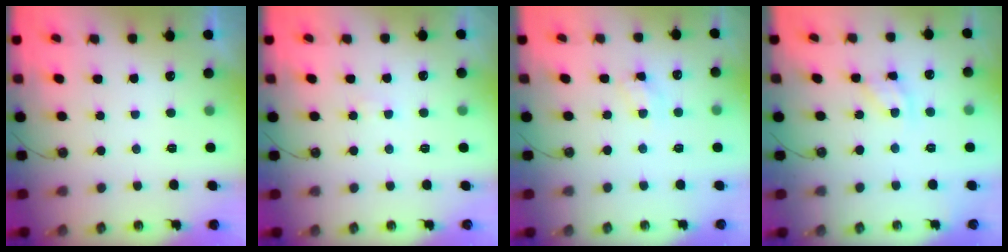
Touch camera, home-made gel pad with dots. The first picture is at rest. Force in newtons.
{"total": 1.2, "press": 1.1, "slide": 0.2}
{"total": 4.9, "press": 4.8, "slide": 0.7}
{"total": 9.5, "press": 9.5, "slide": 0.6}